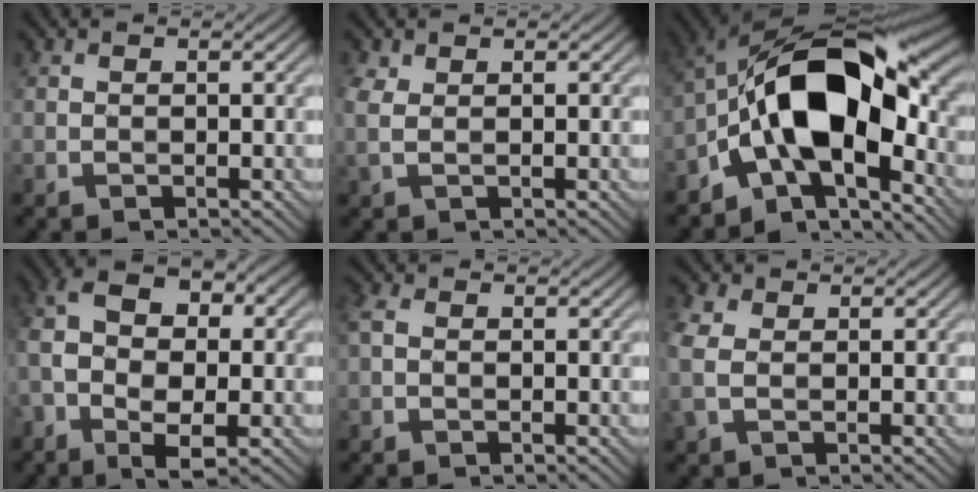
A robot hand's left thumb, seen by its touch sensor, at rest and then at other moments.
{"total": 2.1, "force": [0.8, 1.0, 1.7], "torque": [-0.049, 0.004, 0.013]}
{"total": 16.4, "force": [-3.9, 8.1, 13.7], "torque": [-0.210, 0.016, -0.079]}
{"total": 11.3, "force": [-1.7, 6.3, 9.2], "torque": [-0.197, 0.010, -0.034]}
{"total": 1.7, "force": [-0.1, 1.1, 1.3], "torque": [-0.039, 0.005, -0.009]}
{"total": 3.6, "force": [0.5, 2.3, 2.7], "torque": [-0.087, 0.006, 0.004]}